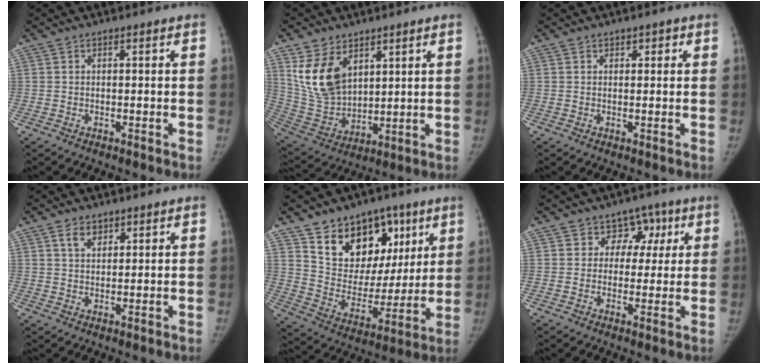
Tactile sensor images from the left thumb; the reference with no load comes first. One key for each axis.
{"total": 13.4, "fx": 6.0, "fy": 8.7, "fz": 8.4, "tx": -0.135, "ty": -0.028, "tz": 0.140}
{"total": 1.1, "fx": 0.6, "fy": 0.8, "fz": 0.5, "tx": 0.007, "ty": -0.001, "tz": 0.005}
{"total": 3.5, "fx": 2.0, "fy": 2.2, "fz": 1.8, "tx": -0.021, "ty": -0.010, "tz": 0.039}
{"total": 19.3, "fx": 10.5, "fy": 13.2, "fz": 9.4, "tx": -0.087, "ty": -0.040, "tz": 0.179}
{"total": 5.8, "fx": 2.1, "fy": 5.2, "fz": 1.5, "tx": 0.024, "ty": 0.002, "tz": 0.022}